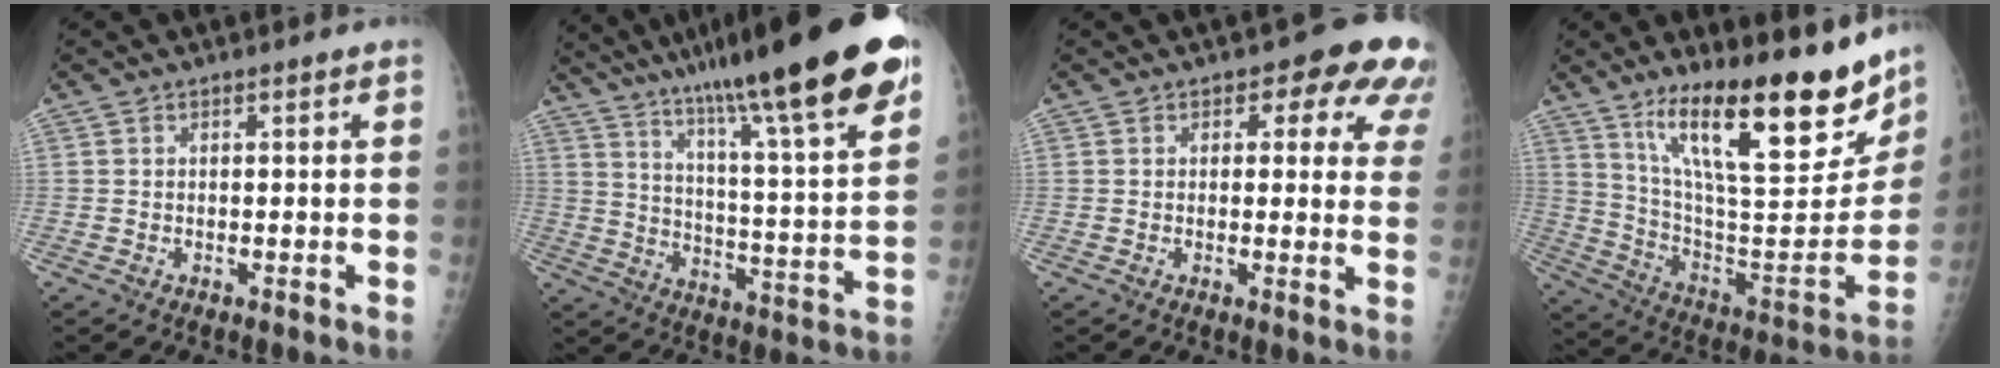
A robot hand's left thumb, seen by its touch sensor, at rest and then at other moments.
{"total": 28.0, "force": [18.9, 3.2, 20.4], "torque": [-0.306, -0.053, 0.290]}
{"total": 10.4, "force": [5.5, 5.4, 6.9], "torque": [-0.022, -0.018, 0.048]}
{"total": 28.6, "force": [18.4, 7.4, 20.6], "torque": [-0.288, -0.073, 0.304]}